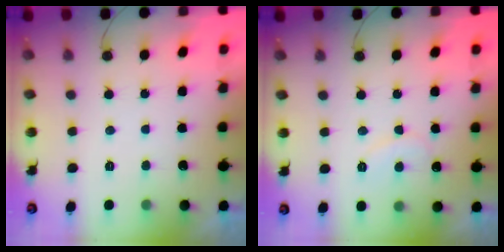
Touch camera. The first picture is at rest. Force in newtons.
{"total": 8.0, "press": 7.9, "slide": 0.6}